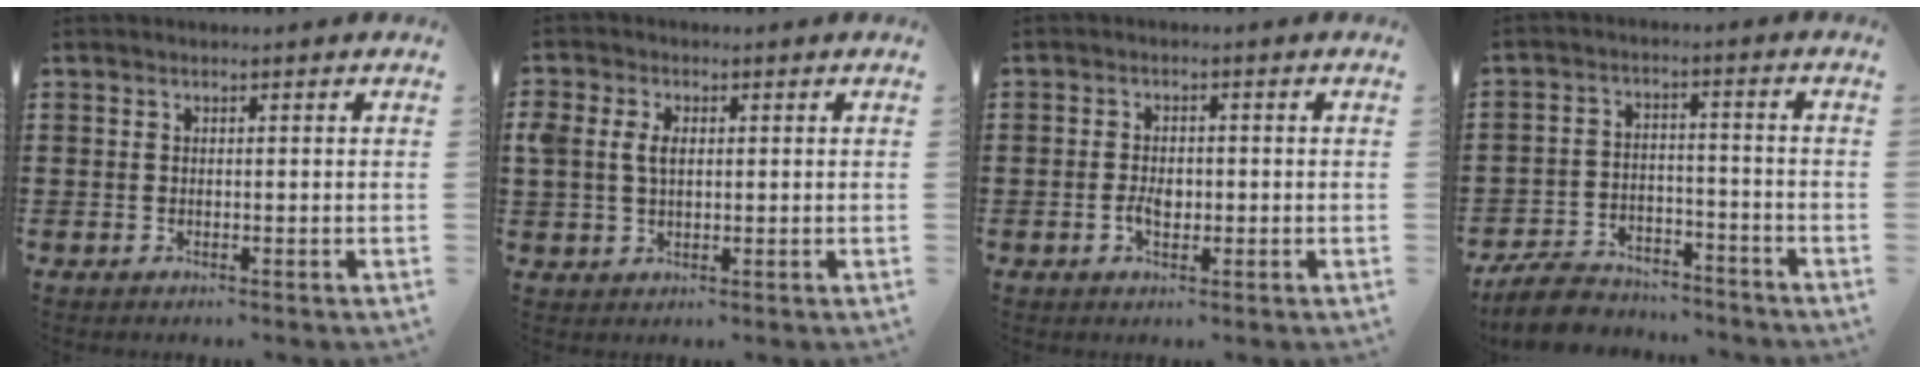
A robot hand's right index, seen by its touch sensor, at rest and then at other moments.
{"total": 3.6, "force": [0.7, 2.4, 2.5], "torque": [-0.072, 0.007, 0.005]}
{"total": 2.7, "force": [-0.6, 1.5, 2.2], "torque": [-0.040, 0.004, -0.010]}
{"total": 7.0, "force": [-6.6, 1.8, 1.7], "torque": [-0.038, 0.018, -0.129]}